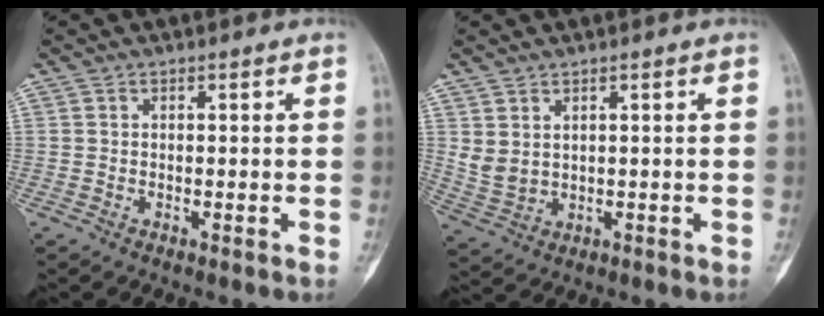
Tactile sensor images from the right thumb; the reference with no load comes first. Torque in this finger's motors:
{"motor_torque": [0.00, 0.57, 0.33, 0.30, 0.01]}